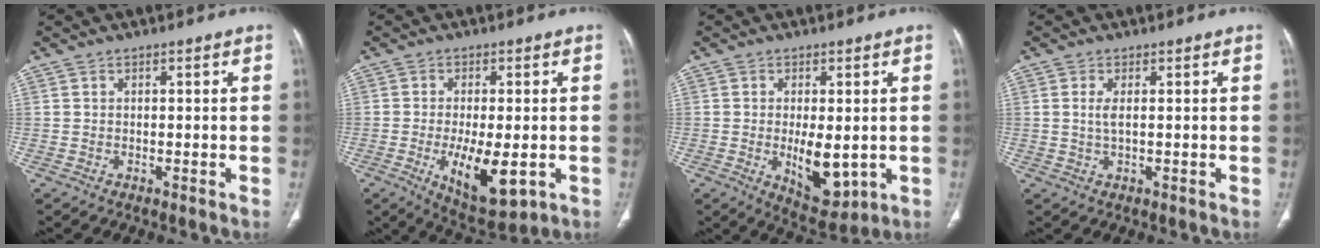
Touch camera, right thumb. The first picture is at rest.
{"total": 11.3, "force": [-2.9, 4.6, 9.8], "torque": [-0.151, -0.017, -0.034]}
{"total": 8.9, "force": [-1.2, 4.2, 7.7], "torque": [-0.099, -0.018, -0.004]}
{"total": 1.8, "force": [0.4, 0.5, 1.7], "torque": [-0.046, -0.004, 0.013]}